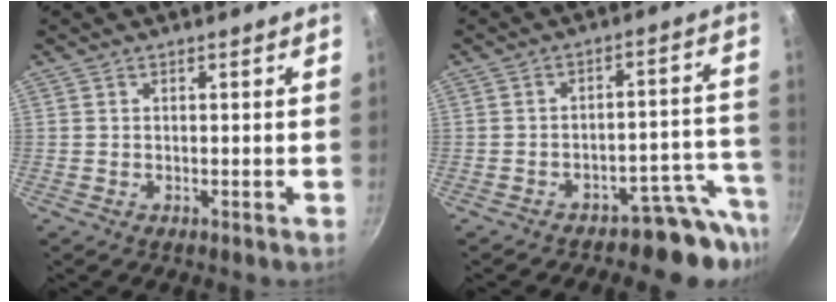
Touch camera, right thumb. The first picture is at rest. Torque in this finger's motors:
{"motor_torque": [-0.17, 0.07, -0.11, -0.10, 0.03]}